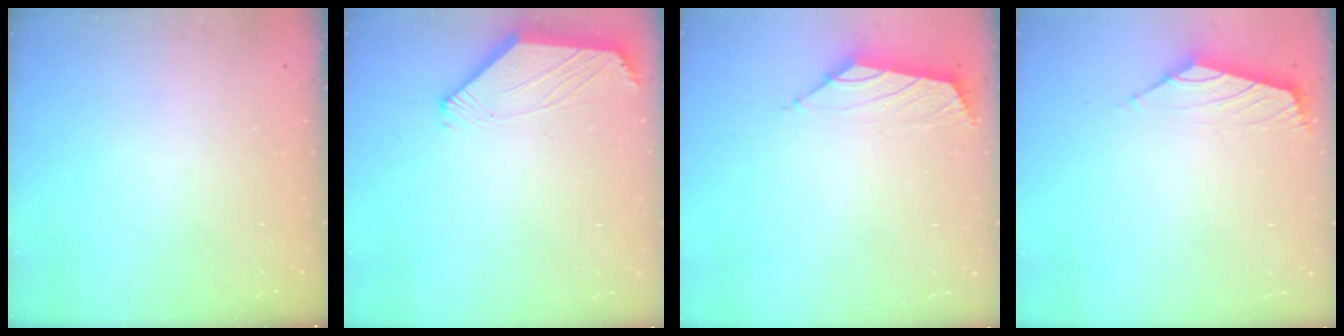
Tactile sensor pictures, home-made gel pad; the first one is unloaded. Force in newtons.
{"total": 0.8, "press": 0.8, "slide": 0.1}
{"total": 1.5, "press": 1.4, "slide": 0.7}
{"total": 1.6, "press": 1.4, "slide": 0.7}